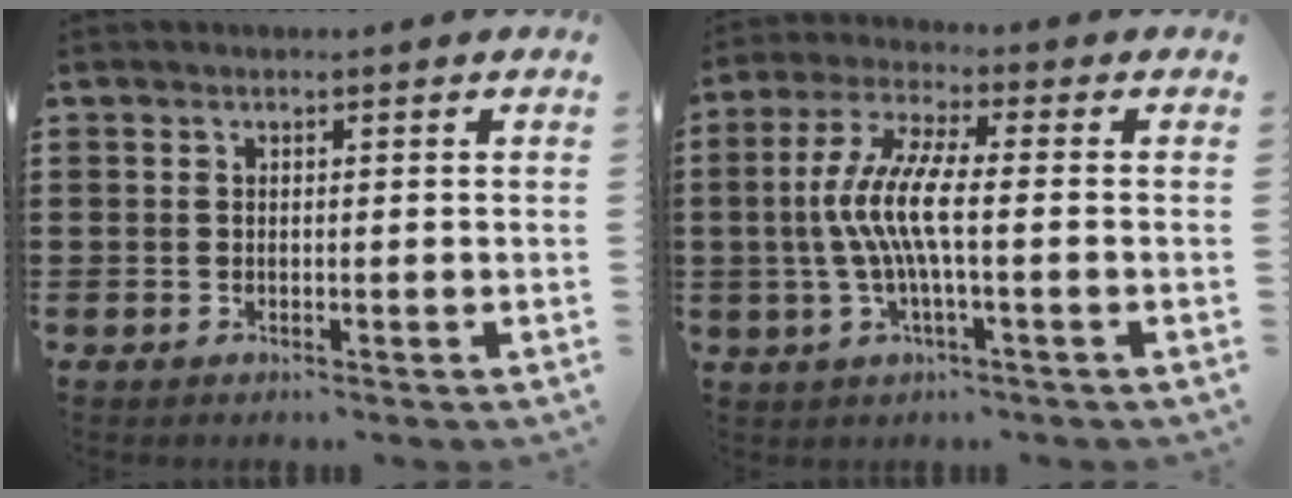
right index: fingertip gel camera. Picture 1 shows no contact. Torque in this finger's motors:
{"motor_torque": [1.89, -0.24, 1.05, 0.21]}